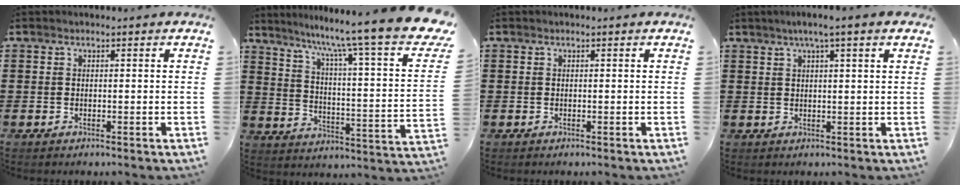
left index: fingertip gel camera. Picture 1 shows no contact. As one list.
[{"total": 11.3, "force": [9.1, -0.5, 6.8], "torque": [-0.139, -0.077, 0.135]}, {"total": 0.0}, {"total": 2.9, "force": [1.8, -0.3, 2.2], "torque": [-0.046, 0.001, 0.031]}]